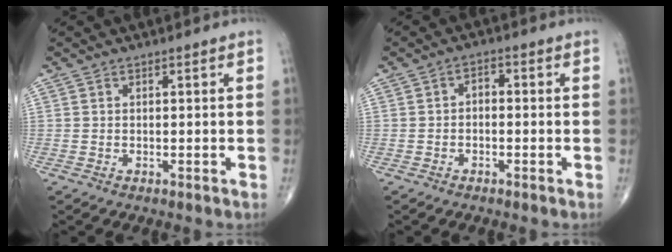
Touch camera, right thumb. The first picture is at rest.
{"total": 2.3, "force": [-0.5, 1.5, 1.7], "torque": [-0.019, 0.015, -0.016]}